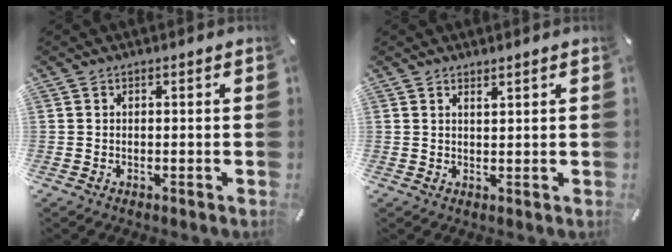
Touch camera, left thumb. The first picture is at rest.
{"total": 1.4, "force": [1.3, 0.1, 0.6], "torque": [-0.011, -0.003, 0.024]}